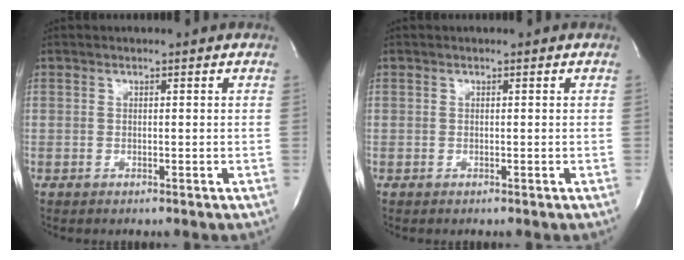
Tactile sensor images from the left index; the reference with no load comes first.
{"total": 0.0}